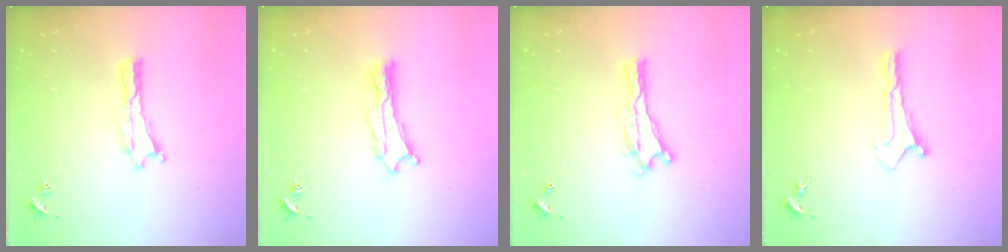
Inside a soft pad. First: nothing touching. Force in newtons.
{"total": 1.2, "press": 1.2, "slide": 0.2}
{"total": 0.0}
{"total": 0.0}